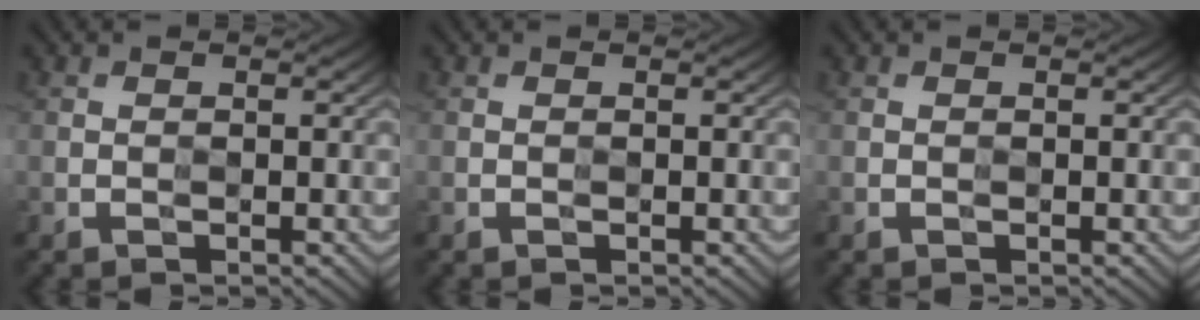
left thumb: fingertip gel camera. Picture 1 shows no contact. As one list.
[{"total": 0.0}, {"total": 0.0}]